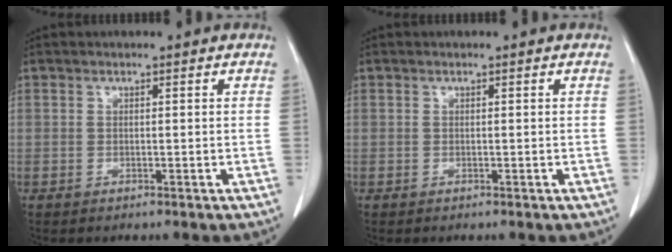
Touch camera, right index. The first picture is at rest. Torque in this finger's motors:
{"motor_torque": [0.00, 0.00, 0.00, 0.00]}